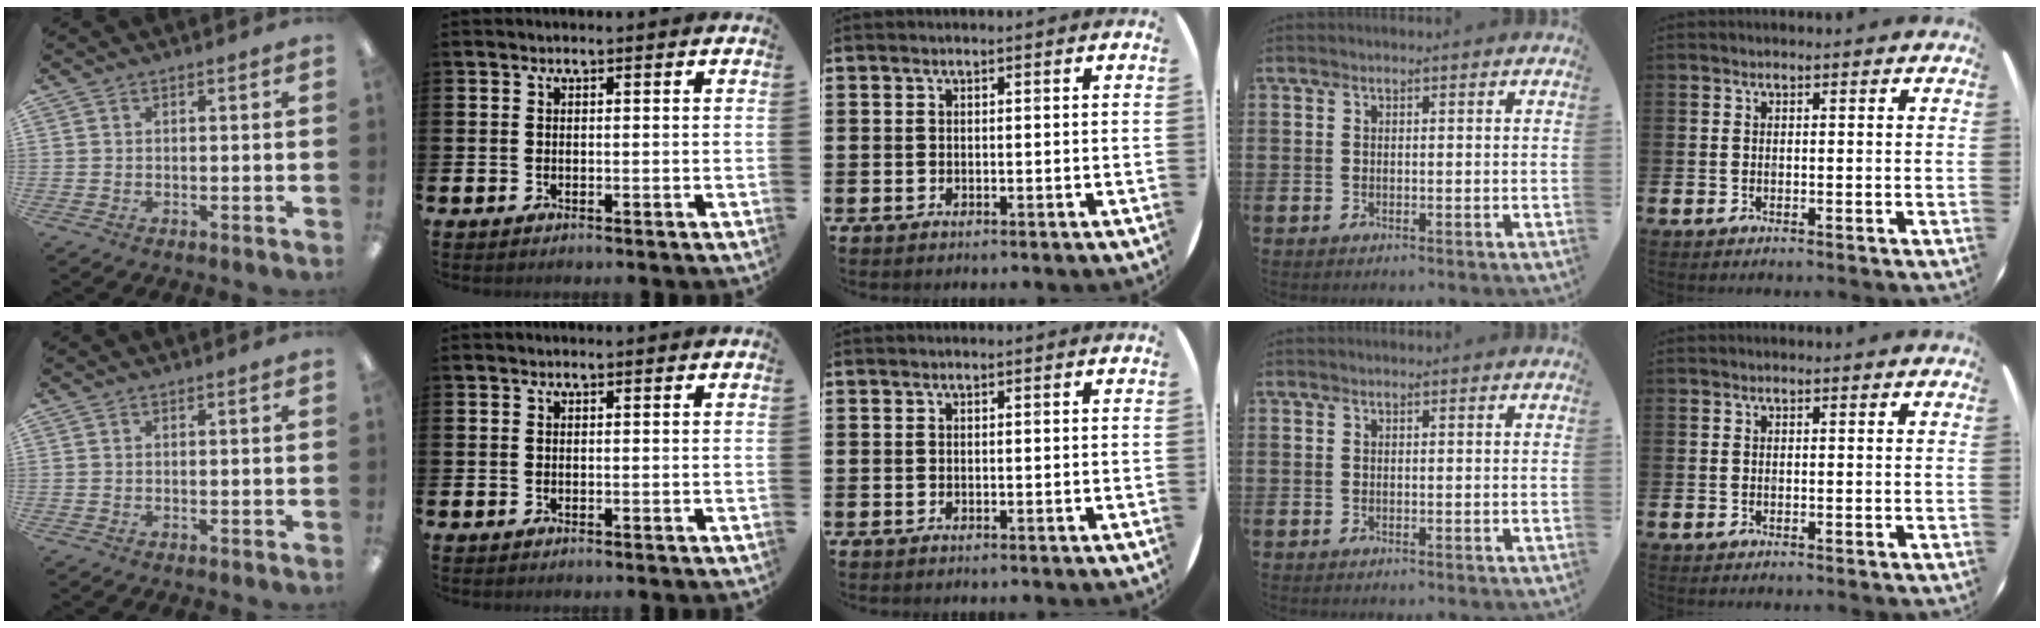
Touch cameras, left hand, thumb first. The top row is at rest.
{}